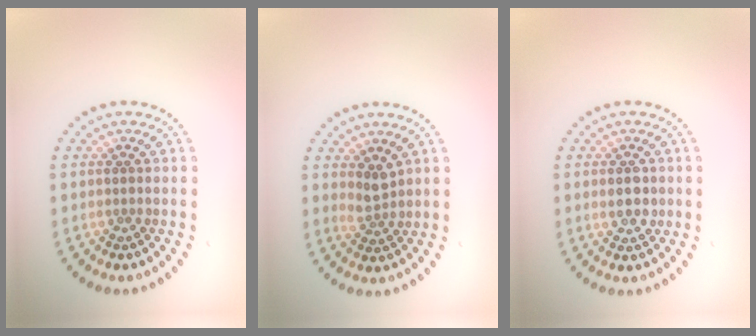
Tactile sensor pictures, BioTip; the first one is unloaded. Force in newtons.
{"total": 1.8, "press": 1.3, "slide": 1.2}
{"total": 1.9, "press": 1.9, "slide": 0.4}